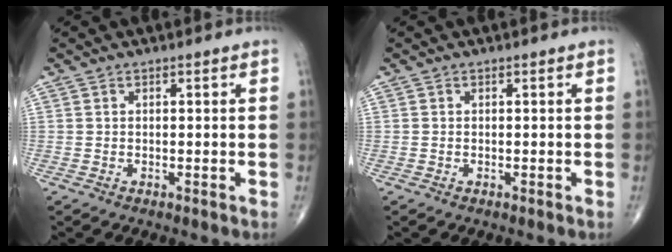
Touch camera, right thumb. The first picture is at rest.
{"total": 0.0}